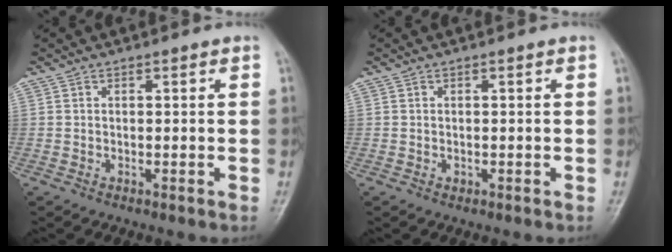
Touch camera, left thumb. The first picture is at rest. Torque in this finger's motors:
{"motor_torque": [-0.05, -0.04, 0.10, 0.01, 0.00]}